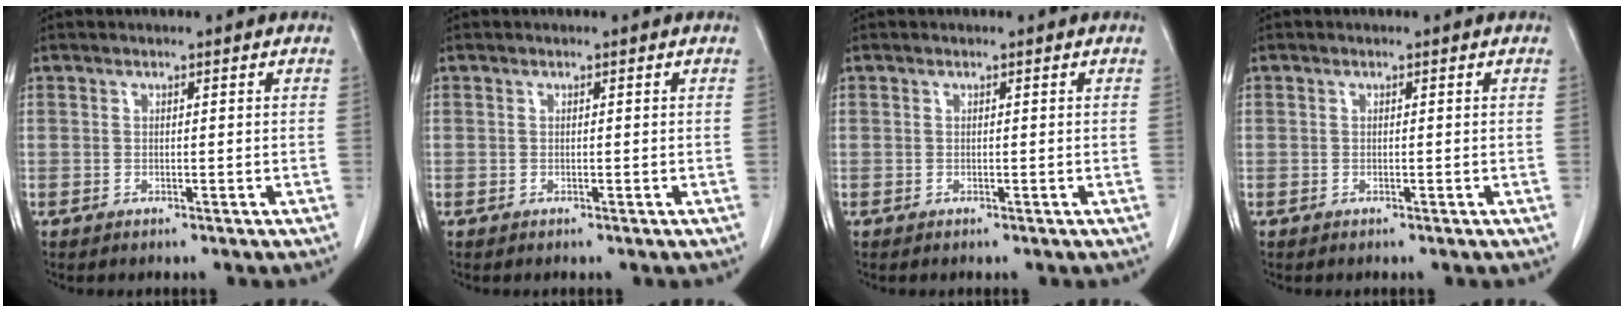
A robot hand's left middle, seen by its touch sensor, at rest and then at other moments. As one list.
[{"total": 0.0}, {"total": 0.0}, {"total": 0.0}]